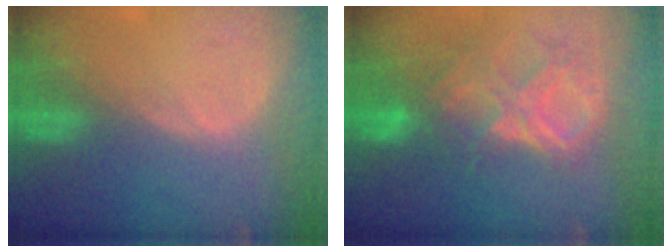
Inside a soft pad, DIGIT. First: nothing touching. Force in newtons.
{"total": 8.9, "press": 7.8, "slide": 4.4}